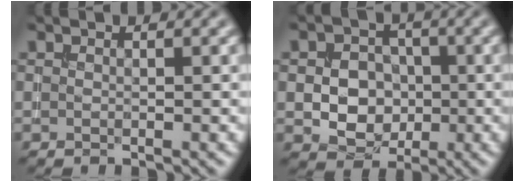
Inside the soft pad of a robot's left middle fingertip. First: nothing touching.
{"total": 5.0, "force": [-0.7, 4.0, 2.8], "torque": [-0.032, -0.003, -0.018]}